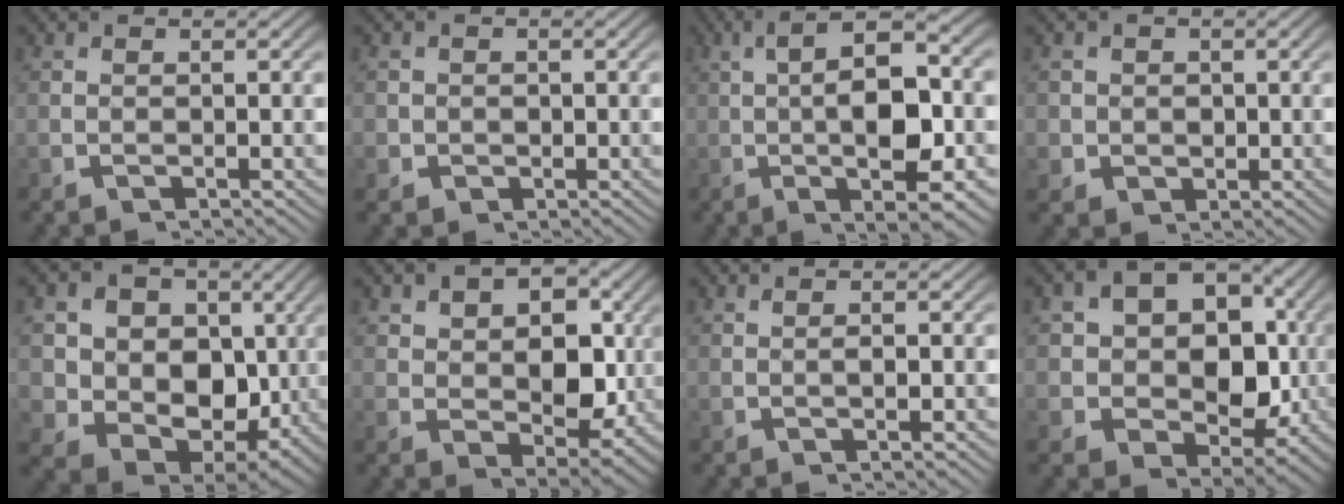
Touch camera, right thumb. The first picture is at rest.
{"total": 2.3, "force": [-0.3, 2.2, 0.6], "torque": [-0.014, -0.014, -0.002]}
{"total": 11.5, "force": [0.7, 4.7, 10.5], "torque": [-0.163, -0.003, 0.012]}
{"total": 3.2, "force": [0.1, 2.9, 1.2], "torque": [-0.027, -0.018, 0.010]}
{"total": 15.9, "force": [0.3, 12.8, 9.4], "torque": [-0.197, -0.064, 0.017]}
{"total": 7.9, "force": [1.3, 5.5, 5.6], "torque": [-0.099, -0.032, 0.035]}
{"total": 1.2, "force": [0.1, 0.2, 1.2], "torque": [-0.021, 0.000, 0.004]}
{"total": 13.5, "force": [1.0, 10.4, 8.4], "torque": [-0.179, -0.047, 0.030]}